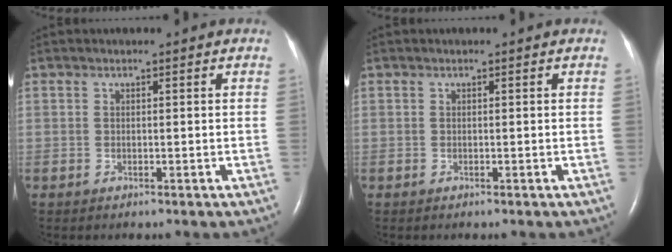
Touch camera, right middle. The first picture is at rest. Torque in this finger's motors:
{"motor_torque": [0.00, -0.01, 0.00, 0.00]}